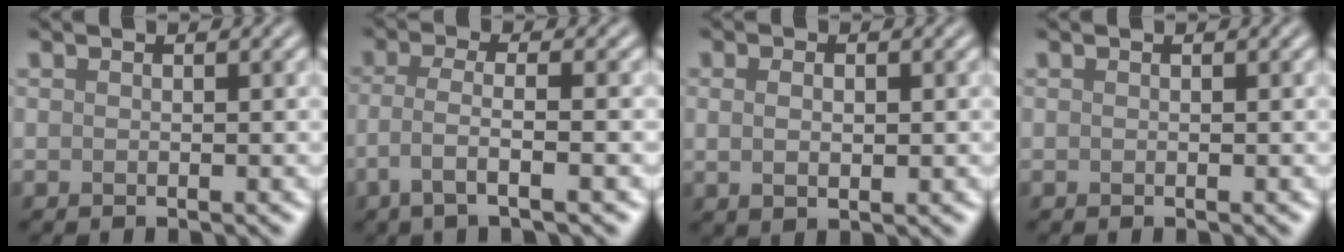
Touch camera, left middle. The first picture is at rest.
{"total": 3.6, "force": [-1.4, 0.8, 3.2], "torque": [-0.059, 0.001, -0.037]}
{"total": 1.9, "force": [0.3, 1.0, 1.5], "torque": [-0.029, -0.003, 0.009]}
{"total": 0.0}